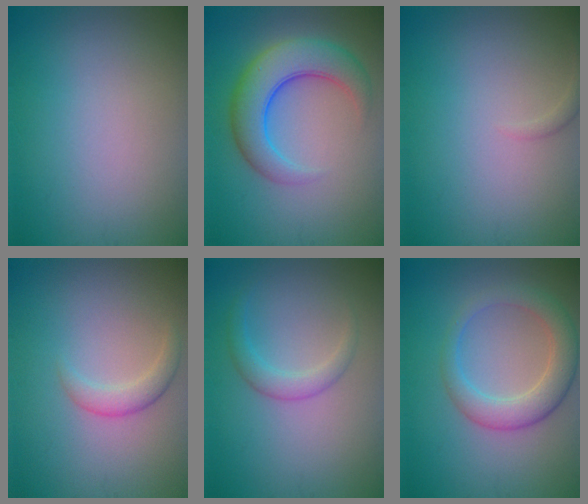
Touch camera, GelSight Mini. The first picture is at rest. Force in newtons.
{"total": 6.7, "press": 6.7, "slide": 0.0}
{"total": 0.8, "press": 0.8, "slide": 0.1}
{"total": 2.5, "press": 2.5, "slide": 0.1}
{"total": 1.5, "press": 1.5, "slide": 0.1}
{"total": 4.2, "press": 4.2, "slide": 0.2}